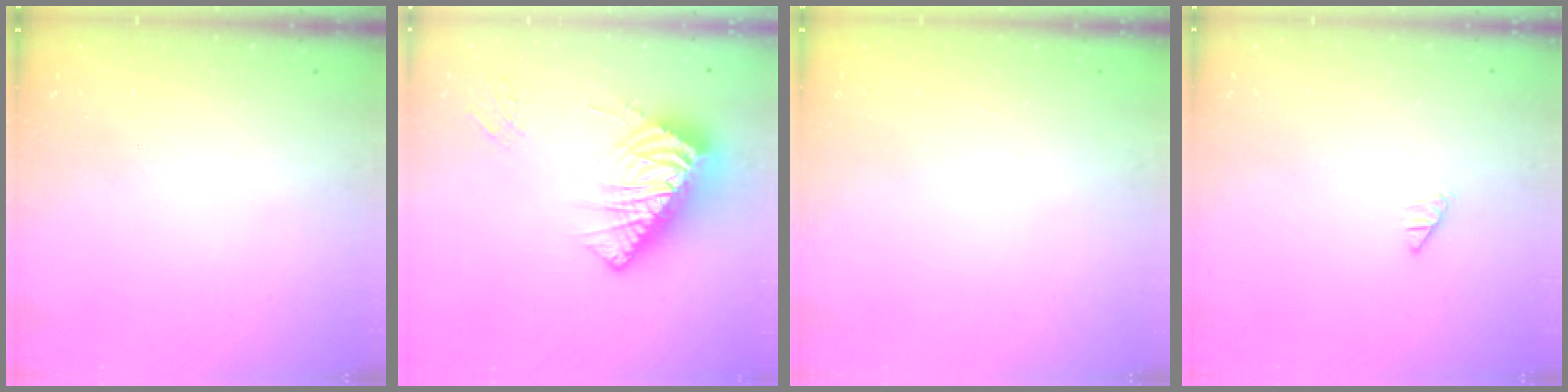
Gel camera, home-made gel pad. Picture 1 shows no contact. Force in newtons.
{"total": 20.6, "press": 20.5, "slide": 1.8}
{"total": 0.0}
{"total": 0.0}